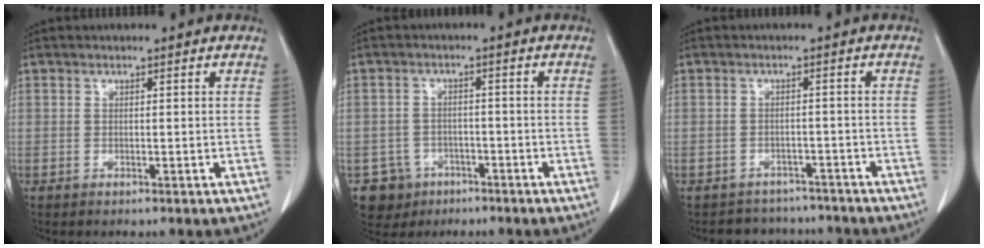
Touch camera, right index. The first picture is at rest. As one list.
[{"total": 5.8, "force": [-3.1, 4.9, 0.3], "torque": [-0.005, 0.010, -0.046]}, {"total": 6.1, "force": [-5.4, 2.7, -0.5], "torque": [0.016, 0.019, -0.068]}]